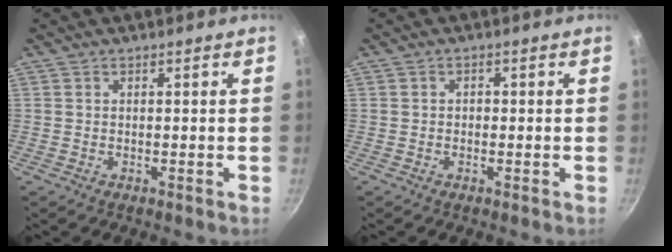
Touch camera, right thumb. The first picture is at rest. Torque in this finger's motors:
{"motor_torque": [-0.35, -0.40, -0.14, 0.15, 0.09]}